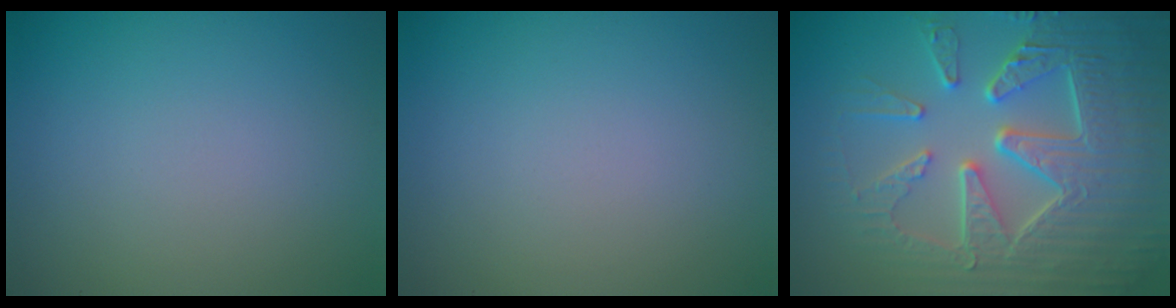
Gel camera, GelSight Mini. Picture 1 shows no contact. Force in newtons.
{"total": 0.0}
{"total": 9.2, "press": 6.6, "slide": 6.3}